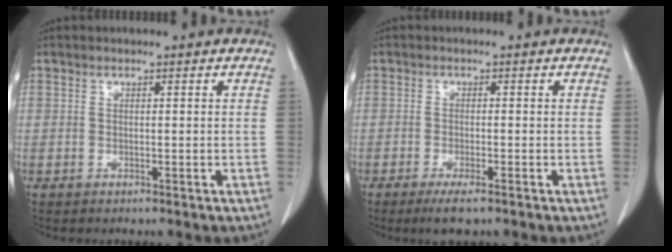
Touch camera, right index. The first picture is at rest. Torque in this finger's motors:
{"motor_torque": [0.39, -0.34, 0.19, 0.04]}